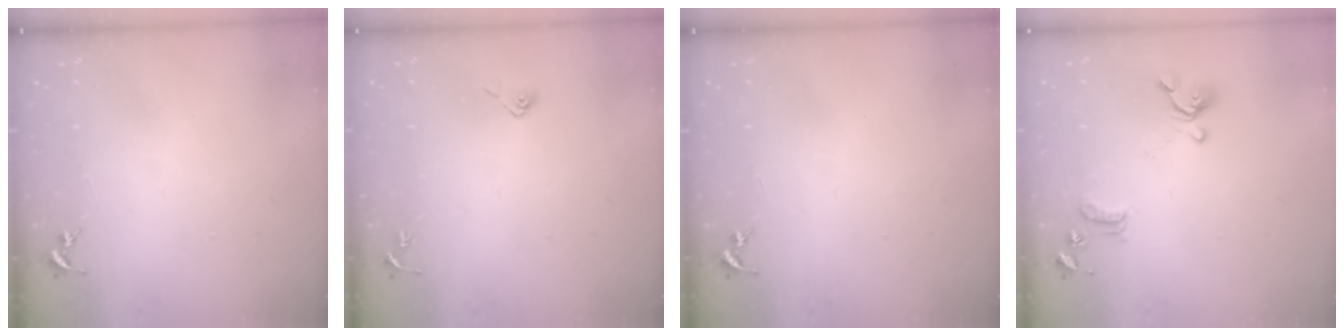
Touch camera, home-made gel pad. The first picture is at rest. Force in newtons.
{"total": 5.0, "press": 4.4, "slide": 2.3}
{"total": 0.0}
{"total": 12.6, "press": 12.5, "slide": 1.4}